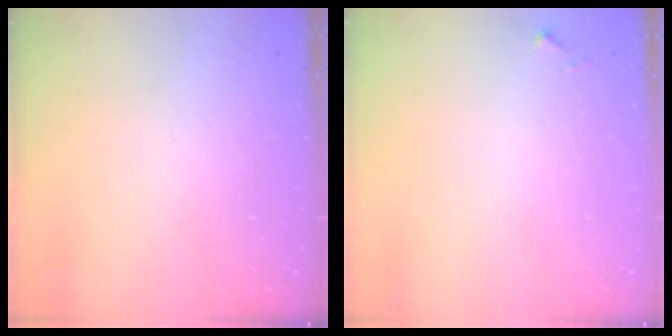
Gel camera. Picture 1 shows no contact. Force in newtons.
{"total": 4.2, "press": 4.2, "slide": 0.1}